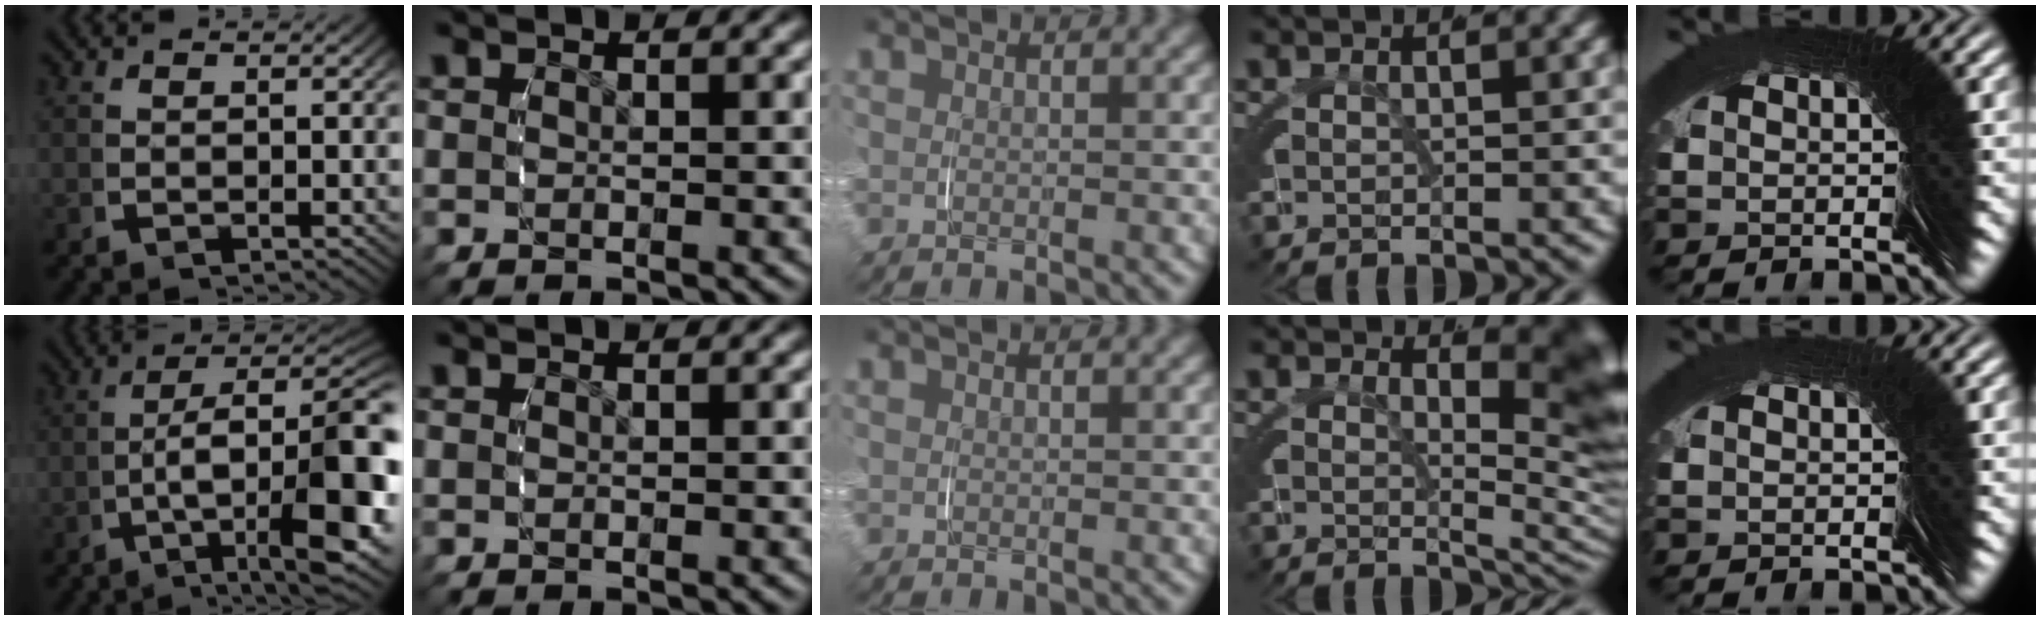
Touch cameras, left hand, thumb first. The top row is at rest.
{"thumb": {"total": 12.5, "force": [-2.0, 6.2, 10.7], "torque": [-0.187, -0.055, -0.011]}, "ring": {"total": 7.3, "force": [0.6, 2.2, 6.9], "torque": [-0.043, -0.002, 0.009]}, "little": {"total": 0.8, "force": [0.3, -0.2, -0.8], "torque": [0.013, 0.005, 0.003]}}